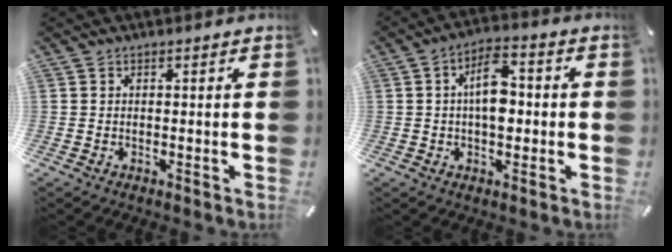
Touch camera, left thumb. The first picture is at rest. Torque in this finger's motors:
{"motor_torque": [0.19, 0.21, 0.21, -0.20, 0.05]}